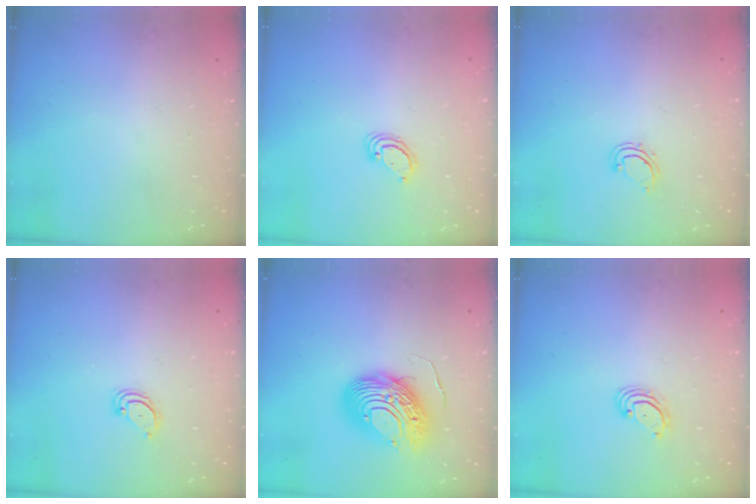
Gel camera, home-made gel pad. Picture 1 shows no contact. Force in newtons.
{"total": 4.0, "press": 4.0, "slide": 0.2}
{"total": 4.1, "press": 4.1, "slide": 0.3}
{"total": 3.7, "press": 3.7, "slide": 0.3}
{"total": 12.5, "press": 12.4, "slide": 1.3}
{"total": 3.0, "press": 3.0, "slide": 0.2}